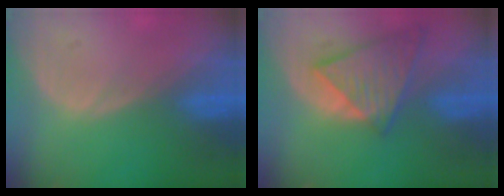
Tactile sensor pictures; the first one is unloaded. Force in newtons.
{"total": 8.4, "press": 7.4, "slide": 4.1}